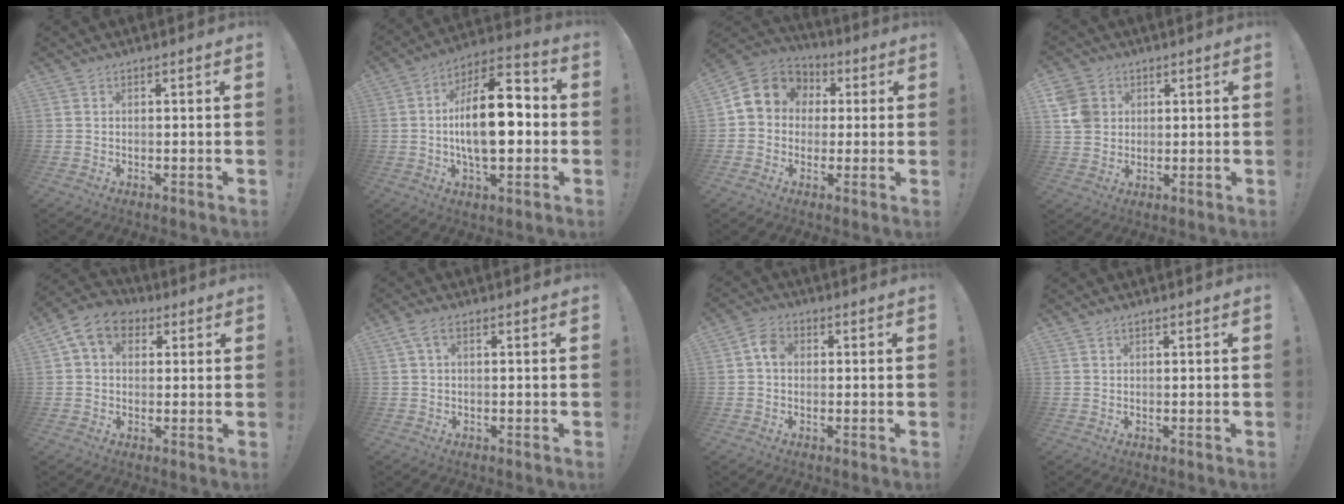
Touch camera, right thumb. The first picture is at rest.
{"total": 18.3, "force": [-1.1, 8.5, 16.2], "torque": [-0.263, 0.005, -0.027]}
{"total": 10.6, "force": [2.0, 9.3, 4.7], "torque": [-0.066, 0.005, 0.046]}
{"total": 7.3, "force": [2.1, 6.6, 2.4], "torque": [-0.041, -0.003, 0.045]}
{"total": 9.7, "force": [3.5, 7.1, 5.5], "torque": [-0.091, 0.000, 0.072]}
{"total": 3.1, "force": [1.0, 1.3, 2.7], "torque": [-0.045, 0.000, 0.018]}
{"total": 4.8, "force": [0.4, 3.6, 3.2], "torque": [-0.055, 0.013, 0.008]}
{"total": 0.8, "force": [0.6, 0.4, 0.3], "torque": [-0.012, 0.002, 0.014]}